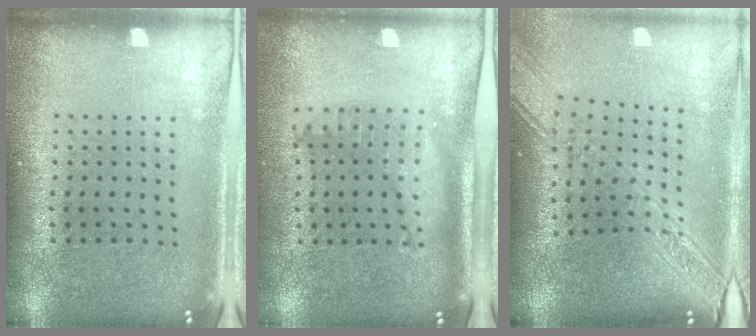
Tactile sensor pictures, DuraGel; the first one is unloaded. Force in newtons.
{"total": 1.2, "press": 1.2, "slide": 0.2}
{"total": 2.7, "press": 2.1, "slide": 1.7}